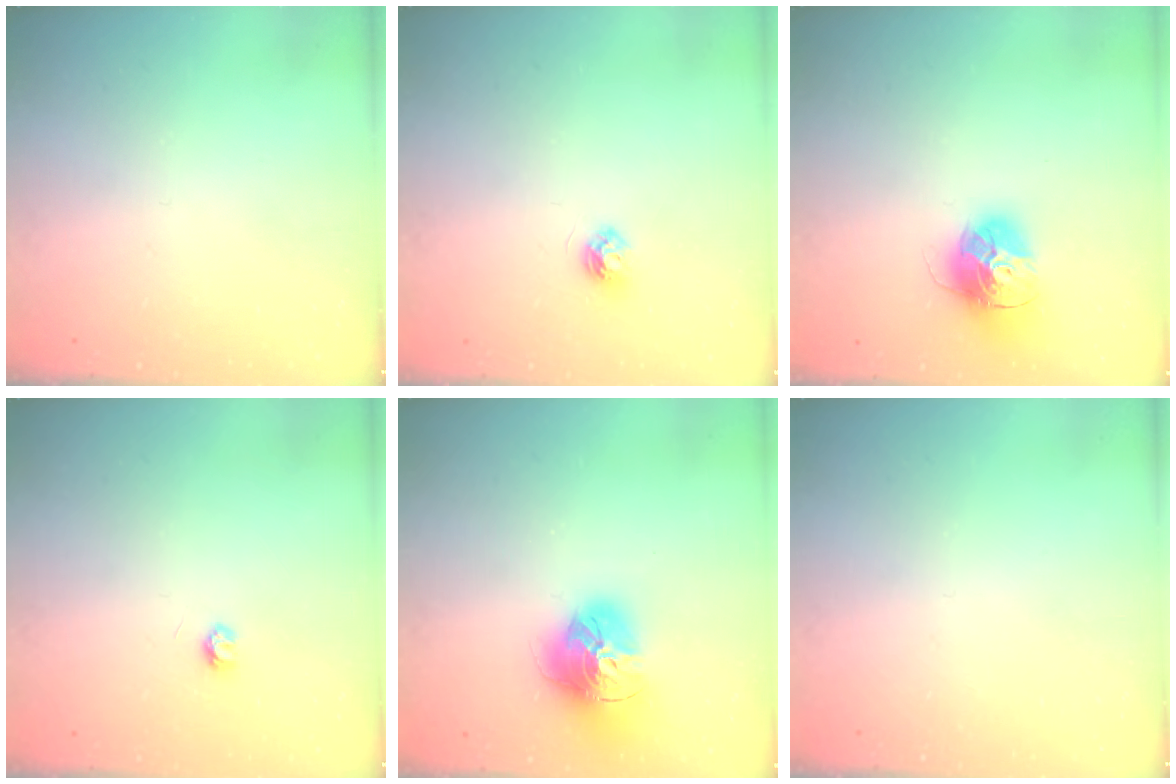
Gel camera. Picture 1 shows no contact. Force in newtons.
{"total": 4.5, "press": 4.5, "slide": 0.7}
{"total": 14.9, "press": 14.9, "slide": 1.6}
{"total": 3.3, "press": 3.3, "slide": 0.2}
{"total": 17.9, "press": 17.9, "slide": 1.6}
{"total": 0.0}